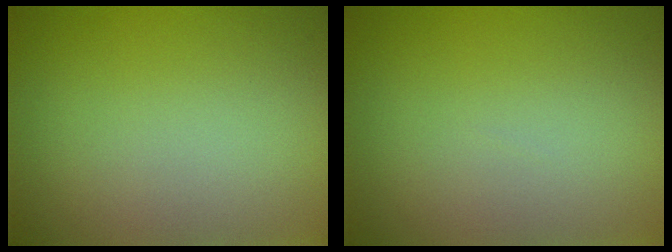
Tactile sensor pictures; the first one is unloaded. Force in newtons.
{"total": 0.0}